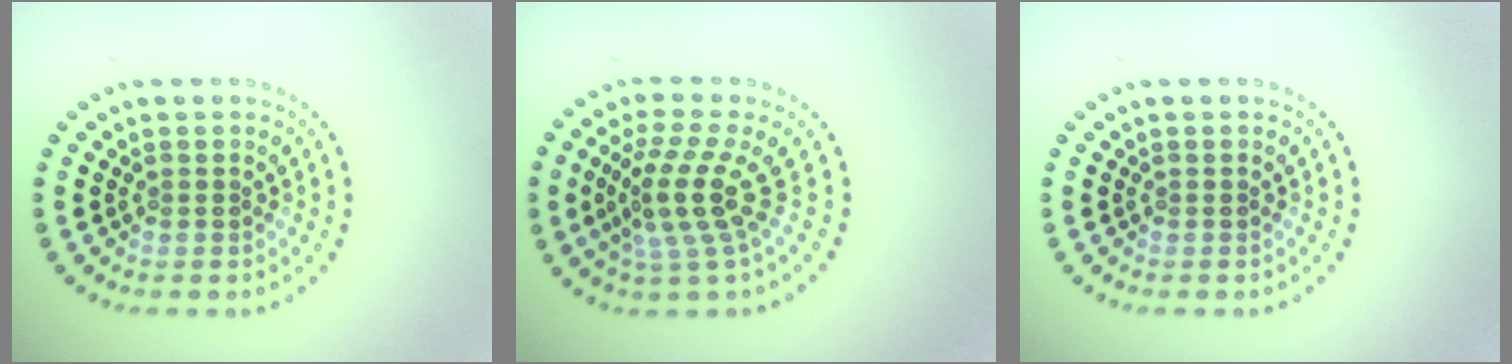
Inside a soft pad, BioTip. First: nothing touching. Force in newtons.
{"total": 4.2, "press": 3.0, "slide": 2.8}
{"total": 0.0}